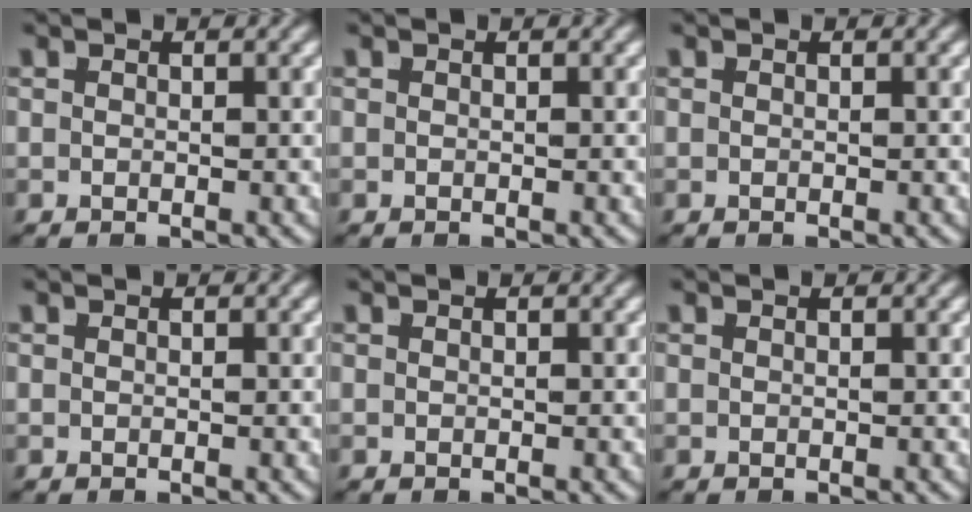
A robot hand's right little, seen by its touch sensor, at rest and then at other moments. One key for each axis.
{"total": 0.0}
{"total": 0.0}
{"total": 0.0}
{"total": 0.0}
{"total": 0.0}